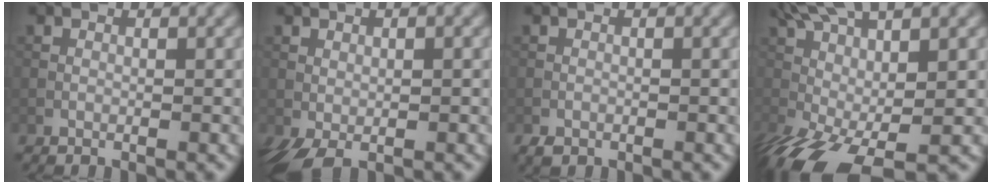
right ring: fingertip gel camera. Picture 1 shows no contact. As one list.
[{"total": 3.3, "force": [-1.1, 1.3, 2.8], "torque": [-0.058, 0.002, -0.018]}, {"total": 0.8, "force": [-0.6, 0.5, 0.1], "torque": [0.001, -0.003, -0.011]}, {"total": 12.3, "force": [-0.6, 4.6, 11.4], "torque": [-0.239, -0.012, 0.006]}]